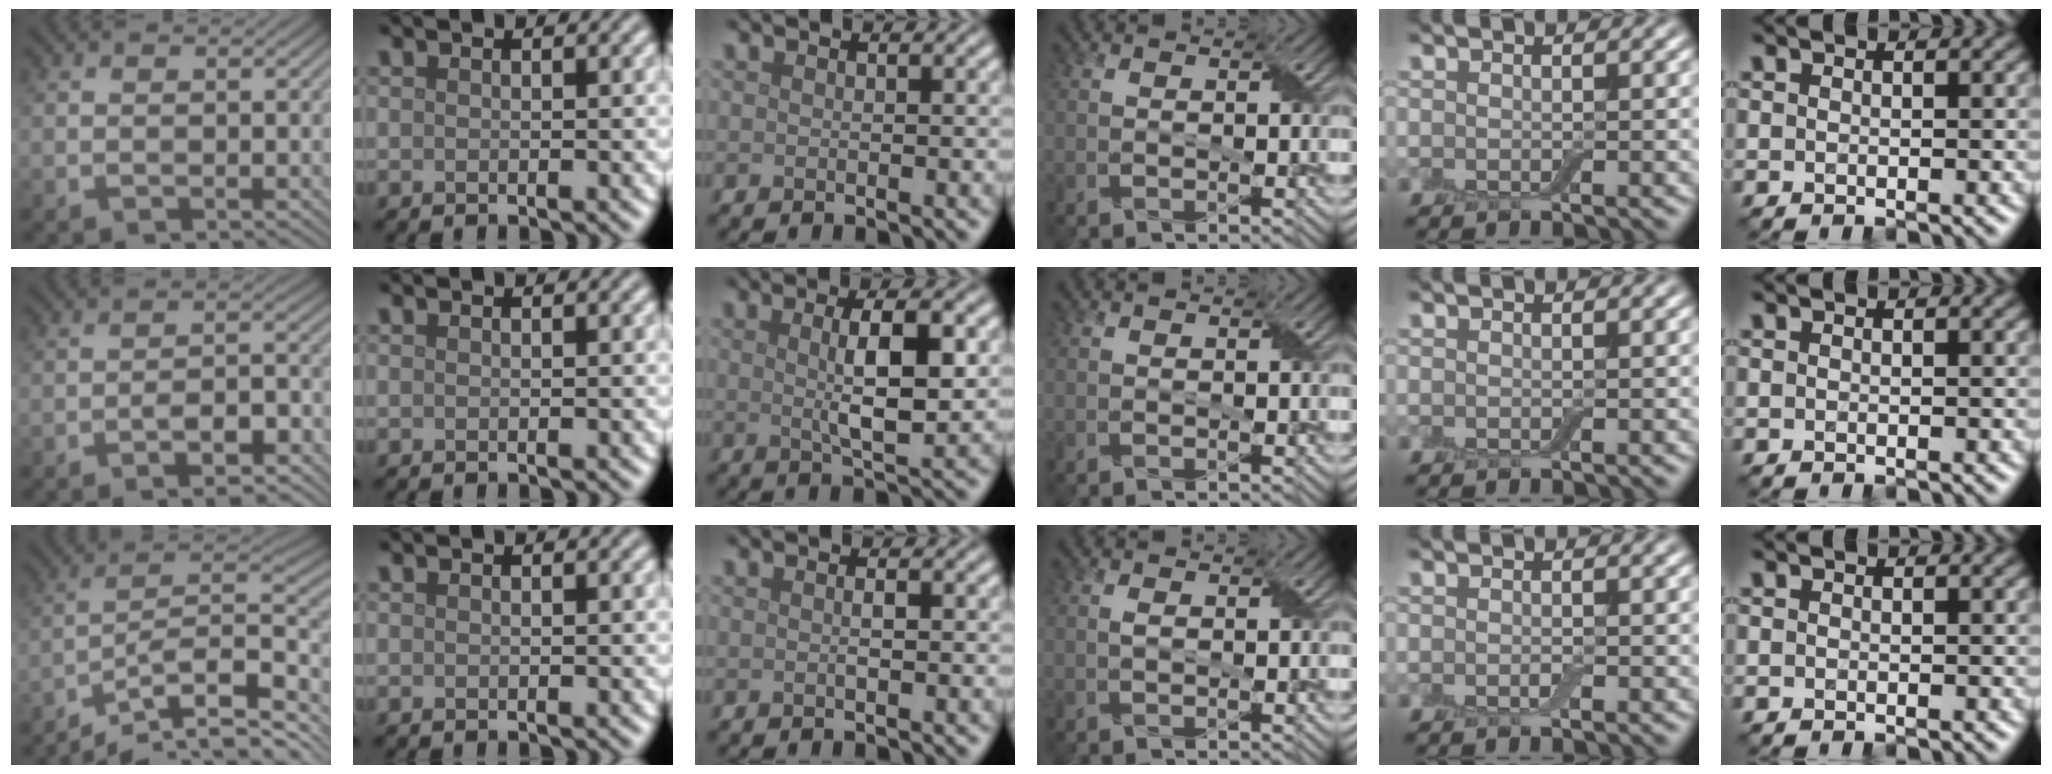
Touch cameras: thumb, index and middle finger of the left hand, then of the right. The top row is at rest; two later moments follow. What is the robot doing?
{"motion": "wrap", "object": "adhesive wrap"}